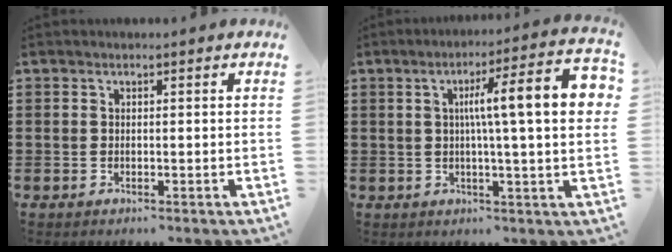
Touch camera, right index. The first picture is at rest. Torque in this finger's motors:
{"motor_torque": [1.75, 0.39, 0.43, 0.21]}